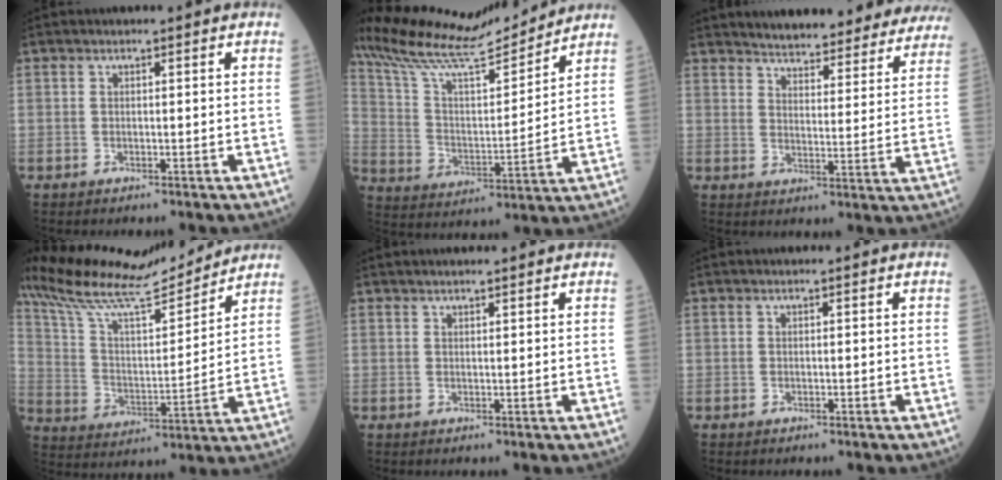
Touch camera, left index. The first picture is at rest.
{"total": 17.1, "force": [15.7, 1.6, 6.6], "torque": [-0.135, 0.008, 0.274]}
{"total": 25.1, "force": [23.2, 5.1, 8.1], "torque": [-0.103, -0.057, 0.273]}
{"total": 18.0, "force": [16.3, 2.0, 7.5], "torque": [-0.153, 0.012, 0.283]}
{"total": 3.0, "force": [2.5, 0.6, 1.4], "torque": [-0.019, 0.014, 0.040]}
{"total": 0.0}